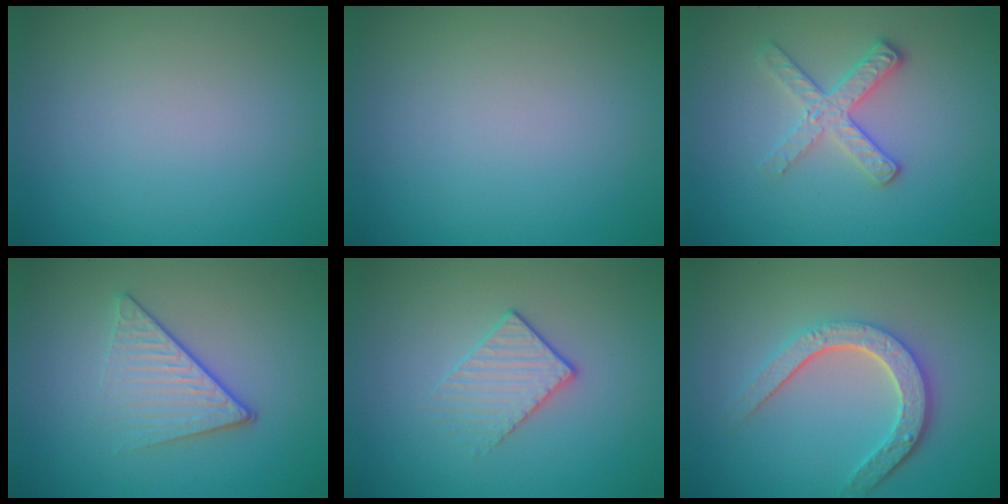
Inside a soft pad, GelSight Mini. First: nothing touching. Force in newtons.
{"total": 0.0}
{"total": 2.7, "press": 2.6, "slide": 0.9}
{"total": 4.2, "press": 2.9, "slide": 3.0}
{"total": 1.8, "press": 1.4, "slide": 1.1}
{"total": 4.6, "press": 3.5, "slide": 3.0}